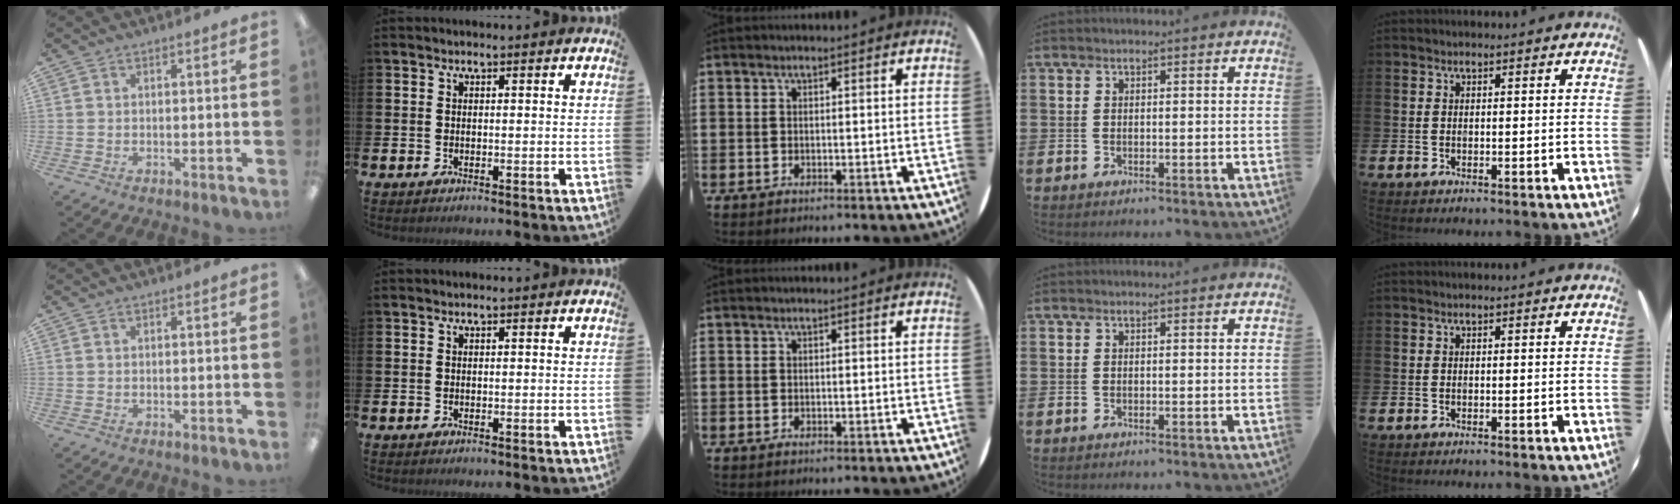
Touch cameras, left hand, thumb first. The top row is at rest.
{}